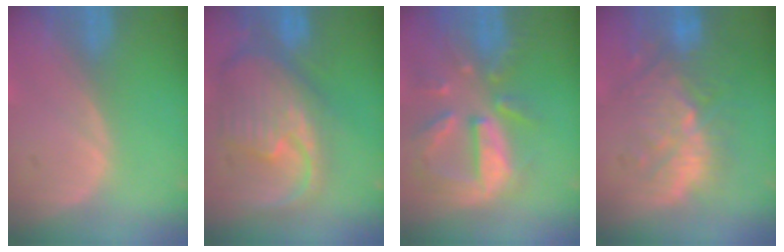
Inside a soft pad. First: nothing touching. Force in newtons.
{"total": 12.2, "press": 10.5, "slide": 6.2}
{"total": 10.8, "press": 9.5, "slide": 5.2}
{"total": 11.1, "press": 9.8, "slide": 5.3}